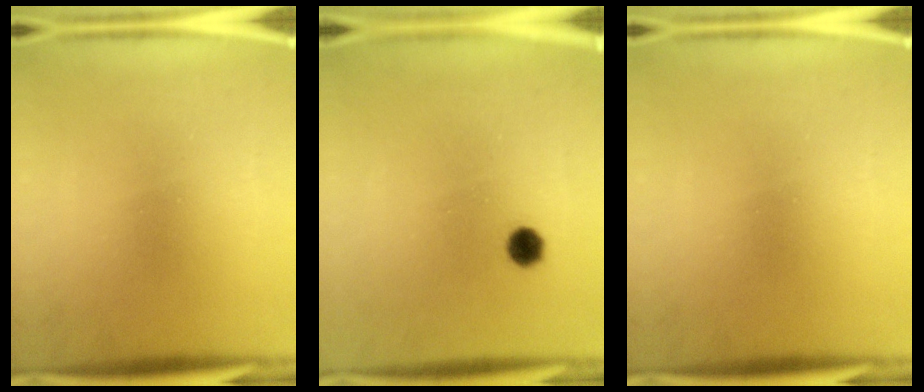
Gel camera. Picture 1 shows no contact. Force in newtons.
{"total": 2.5}
{"total": 0.0}